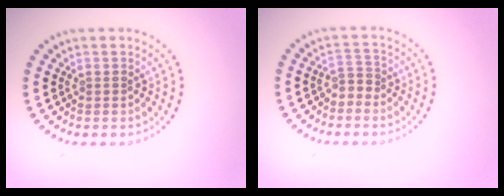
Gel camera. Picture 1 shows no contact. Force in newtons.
{"total": 1.4, "press": 1.1, "slide": 1.0}